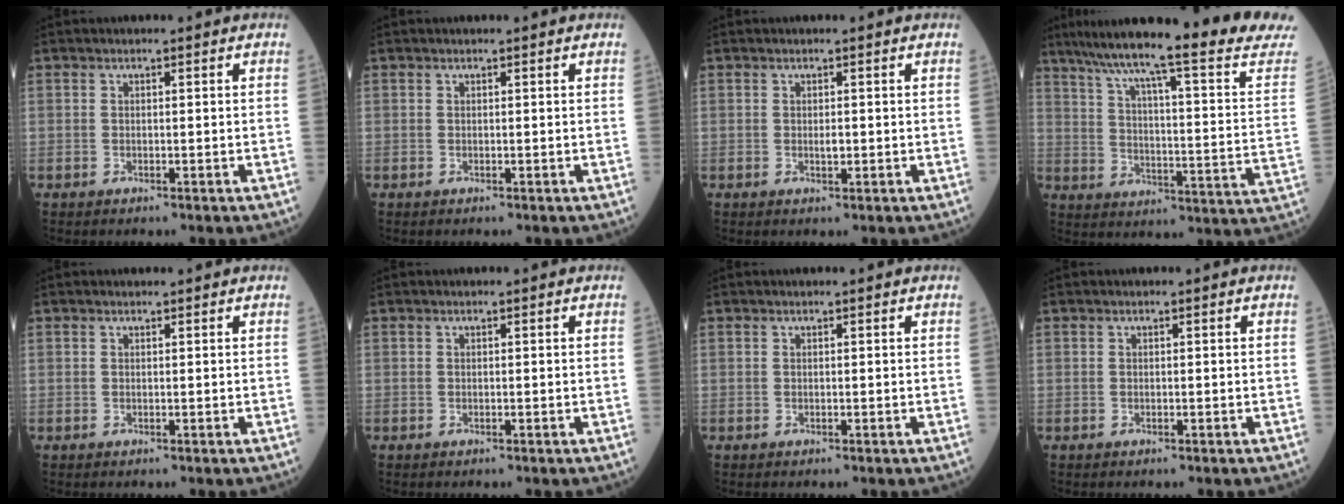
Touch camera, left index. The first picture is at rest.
{"total": 0.0}
{"total": 0.9, "force": [0.0, 0.3, 0.8], "torque": [-0.013, -0.003, 0.001]}
{"total": 27.6, "force": [23.7, -0.8, 14.1], "torque": [-0.221, -0.066, 0.313]}
{"total": 0.6, "force": [0.6, 0.0, 0.2], "torque": [-0.005, 0.004, 0.009]}
{"total": 0.0}
{"total": 0.0}
{"total": 0.0}